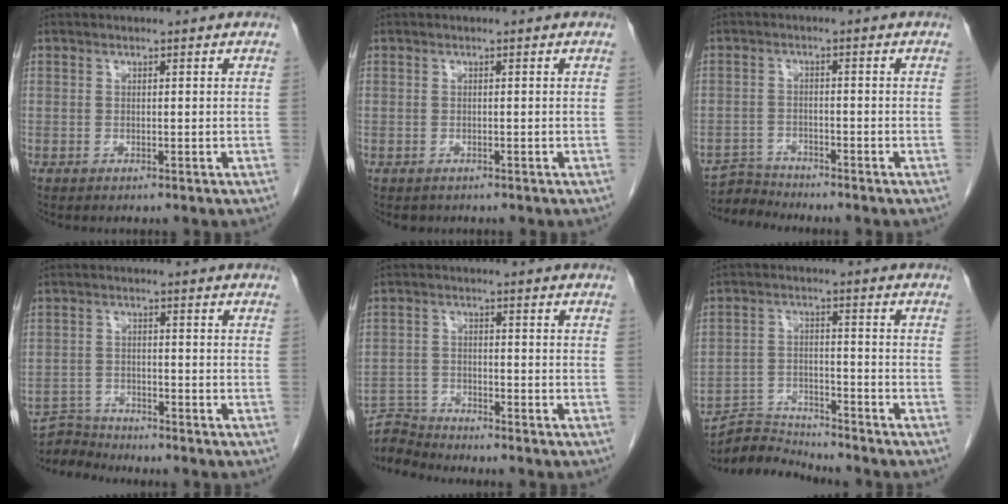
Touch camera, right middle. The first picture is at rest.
{"total": 0.8, "force": [-0.6, 0.5, 0.1], "torque": [-0.010, 0.001, -0.007]}
{"total": 3.5, "force": [-3.4, -0.1, -0.9], "torque": [0.017, -0.012, -0.063]}
{"total": 4.3, "force": [-4.3, 0.2, -0.7], "torque": [0.010, -0.009, -0.079]}
{"total": 5.9, "force": [-5.8, -0.4, -1.0], "torque": [0.014, 0.001, -0.109]}
{"total": 7.1, "force": [-7.0, -0.2, -1.1], "torque": [0.011, 0.002, -0.126]}